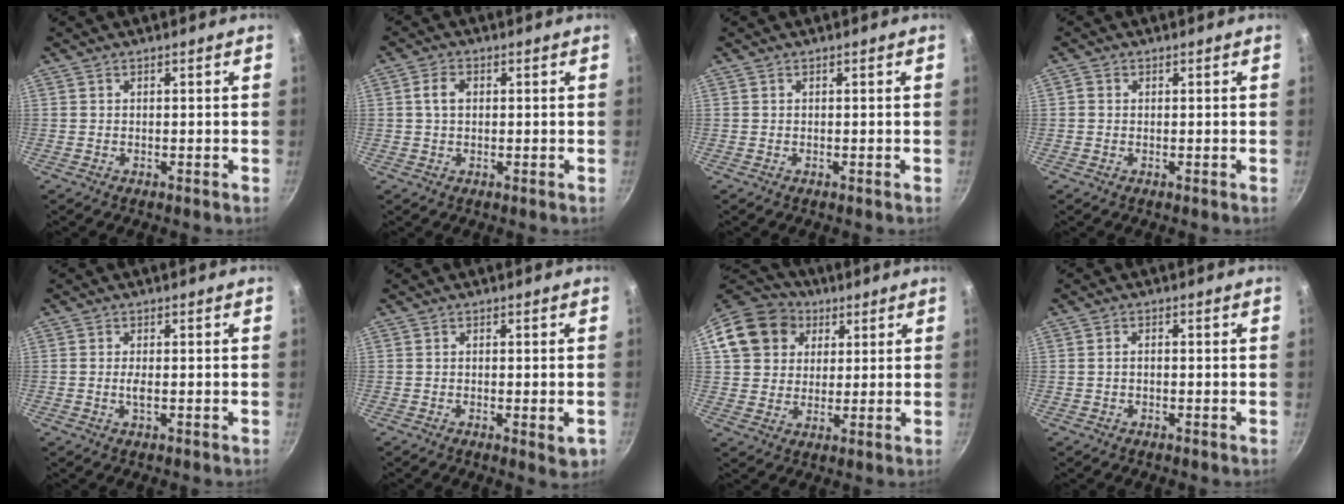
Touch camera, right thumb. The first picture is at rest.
{"total": 3.3, "force": [0.5, 2.2, 2.3], "torque": [-0.037, 0.008, 0.006]}
{"total": 0.0}
{"total": 0.8, "force": [0.1, 0.8, 0.3], "torque": [-0.004, 0.003, -0.001]}
{"total": 1.7, "force": [-0.2, 0.5, 1.6], "torque": [-0.038, 0.000, -0.007]}
{"total": 3.2, "force": [-0.9, 0.8, 3.0], "torque": [-0.041, -0.011, -0.013]}
{"total": 15.0, "force": [5.2, 12.6, 6.2], "torque": [-0.111, 0.024, 0.085]}
{"total": 1.2, "force": [-0.2, 0.7, 0.9], "torque": [-0.019, 0.009, -0.005]}